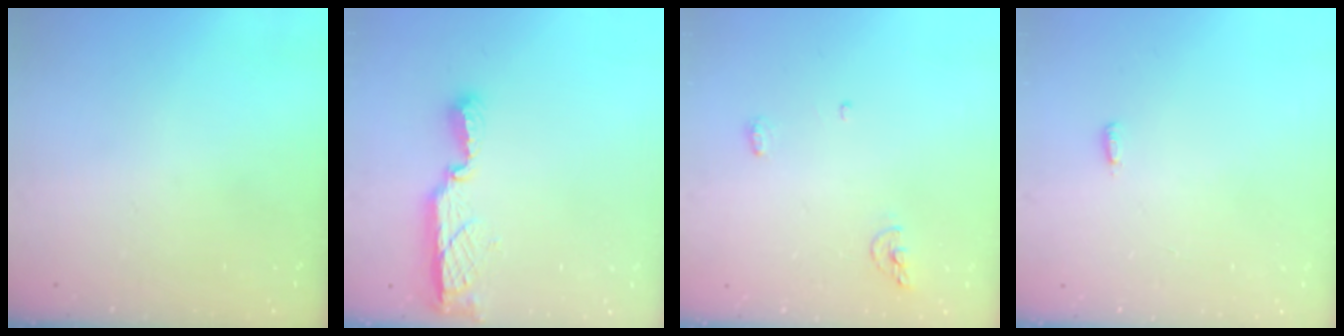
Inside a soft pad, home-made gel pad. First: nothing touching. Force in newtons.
{"total": 7.6, "press": 7.6, "slide": 0.2}
{"total": 5.2, "press": 5.0, "slide": 1.2}
{"total": 2.9, "press": 2.8, "slide": 0.9}